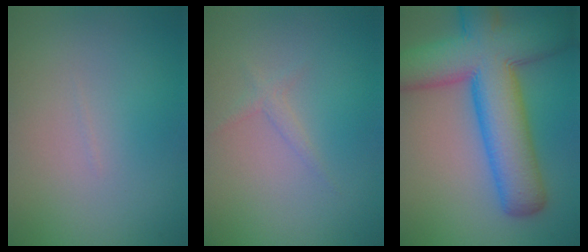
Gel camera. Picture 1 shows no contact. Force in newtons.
{"total": 0.9, "press": 0.9, "slide": 0.1}
{"total": 11.9, "press": 11.9, "slide": 0.5}